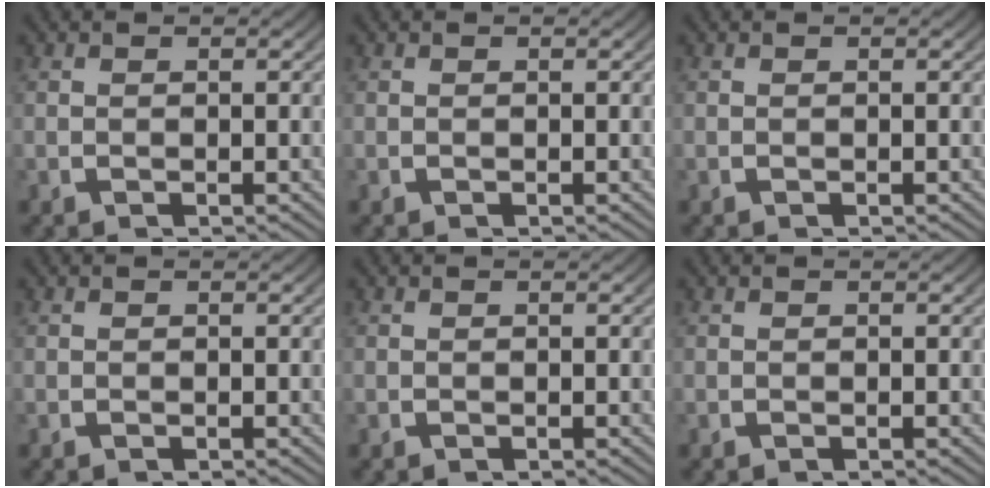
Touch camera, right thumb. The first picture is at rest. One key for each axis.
{"total": 0.0}
{"total": 0.0}
{"total": 0.0}
{"total": 0.0}
{"total": 0.0}